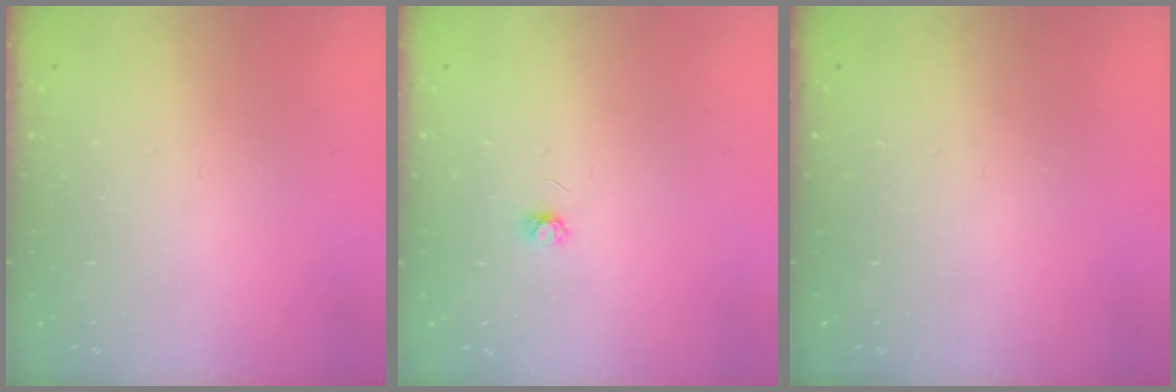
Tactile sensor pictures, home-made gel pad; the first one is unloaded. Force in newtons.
{"total": 2.9, "press": 2.9, "slide": 0.3}
{"total": 0.0}